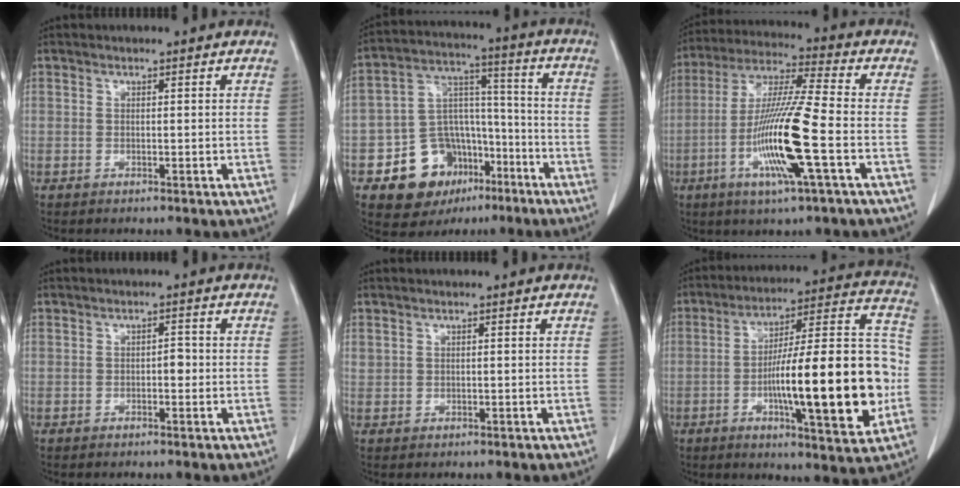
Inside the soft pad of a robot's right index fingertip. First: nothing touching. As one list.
[{"total": 14.2, "force": [-7.1, 10.5, 6.3], "torque": [-0.103, 0.055, -0.101]}, {"total": 15.1, "force": [-4.4, 0.1, 14.4], "torque": [-0.292, -0.014, -0.088]}, {"total": 1.5, "force": [-0.3, 0.8, 1.3], "torque": [-0.014, 0.005, -0.005]}, {"total": 0.7, "force": [0.4, 0.5, 0.1], "torque": [0.008, 0.005, 0.006]}, {"total": 23.2, "force": [-4.4, 3.8, 22.4], "torque": [-0.310, 0.022, -0.061]}]